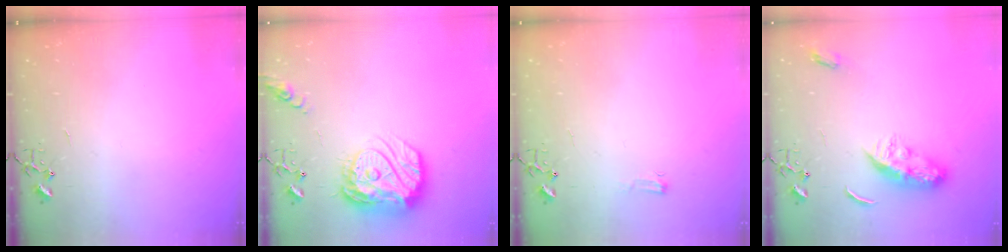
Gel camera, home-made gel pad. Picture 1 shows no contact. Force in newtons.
{"total": 18.2, "press": 18.1, "slide": 1.7}
{"total": 4.1, "press": 4.1, "slide": 0.6}
{"total": 9.5, "press": 9.5, "slide": 0.2}